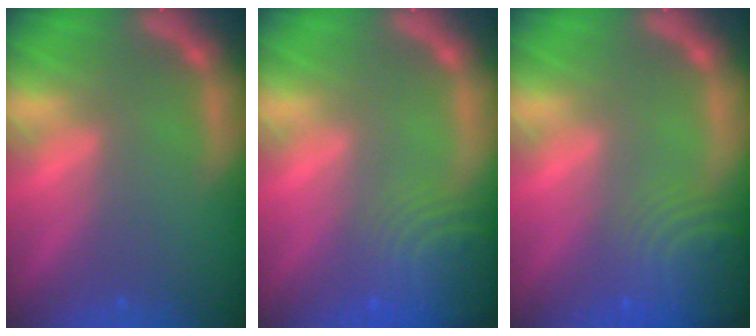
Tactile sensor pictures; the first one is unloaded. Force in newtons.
{"total": 8.5}
{"total": 8.5}